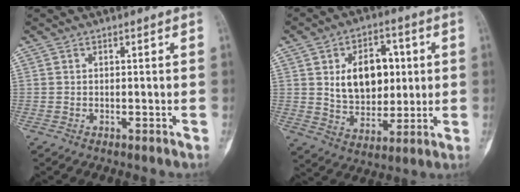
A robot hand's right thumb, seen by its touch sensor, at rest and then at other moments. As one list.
[{"total": 14.0, "force": [2.6, 9.5, 9.9], "torque": [-0.109, -0.006, 0.049]}]